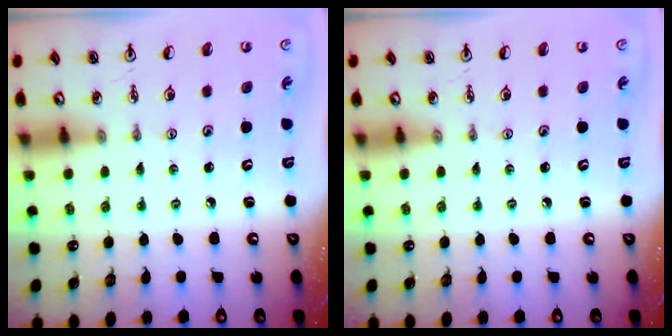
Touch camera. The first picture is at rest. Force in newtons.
{"total": 0.0}